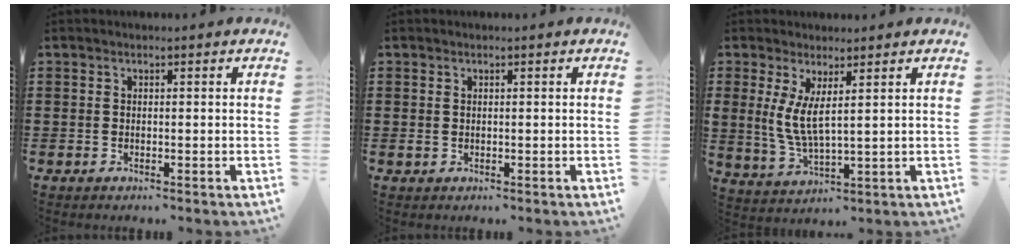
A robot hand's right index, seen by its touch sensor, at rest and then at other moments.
{"total": 0.7, "force": [0.2, 0.7, 0.2], "torque": [-0.007, 0.006, 0.002]}
{"total": 5.0, "force": [1.9, 1.5, 4.4], "torque": [-0.100, -0.005, 0.034]}